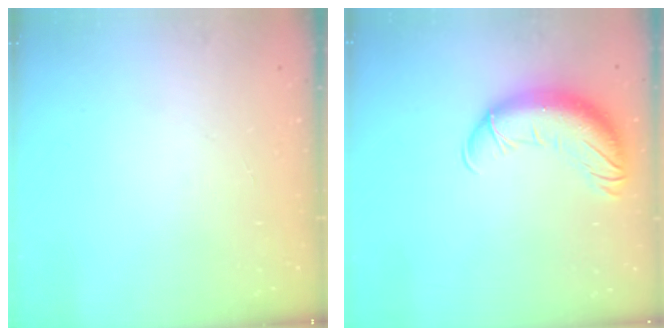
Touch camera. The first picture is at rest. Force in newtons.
{"total": 14.8, "press": 14.3, "slide": 3.6}